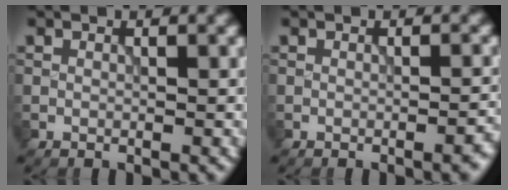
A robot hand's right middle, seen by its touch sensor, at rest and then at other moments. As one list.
[{"total": 1.8, "force": [-0.9, 0.4, 1.5], "torque": [-0.015, 0.003, -0.013]}]